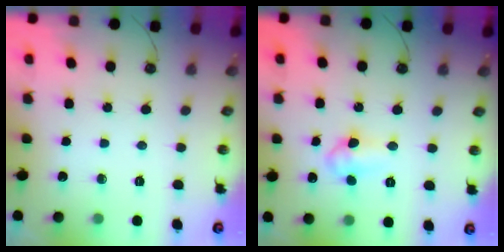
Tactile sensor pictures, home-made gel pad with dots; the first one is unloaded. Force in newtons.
{"total": 7.8, "press": 6.7, "slide": 4.1}